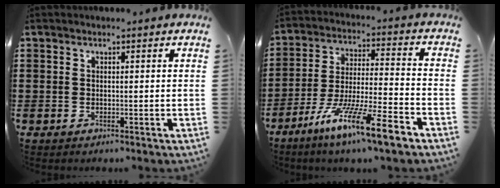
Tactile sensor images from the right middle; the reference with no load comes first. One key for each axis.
{"total": 12.2, "fx": -9.1, "fy": 1.1, "fz": 8.1, "tx": -0.150, "ty": 0.014, "tz": -0.170}